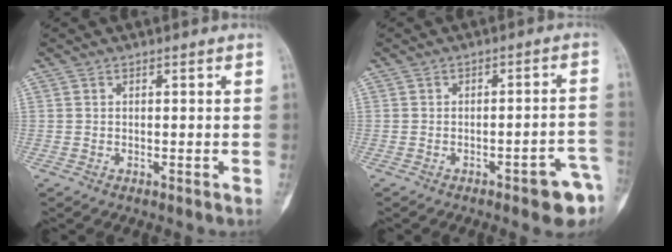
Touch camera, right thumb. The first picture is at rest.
{"total": 7.9, "force": [-4.0, 2.2, 6.5], "torque": [-0.067, 0.029, -0.042]}